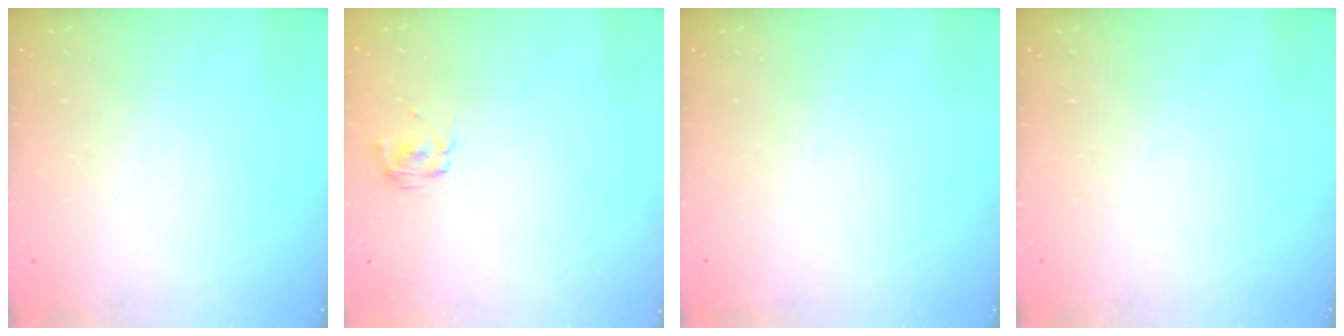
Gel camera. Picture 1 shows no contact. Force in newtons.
{"total": 2.7, "press": 2.4, "slide": 1.2}
{"total": 0.0}
{"total": 0.0}